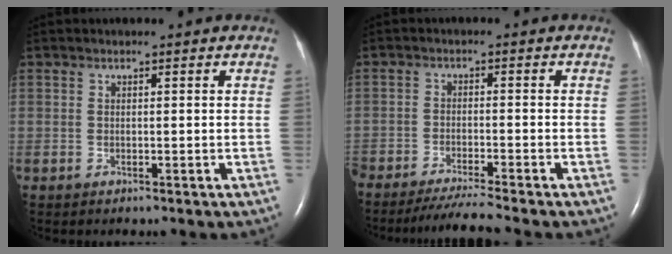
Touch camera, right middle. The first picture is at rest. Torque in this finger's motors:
{"motor_torque": [1.04, -1.10, 0.35, 0.18]}